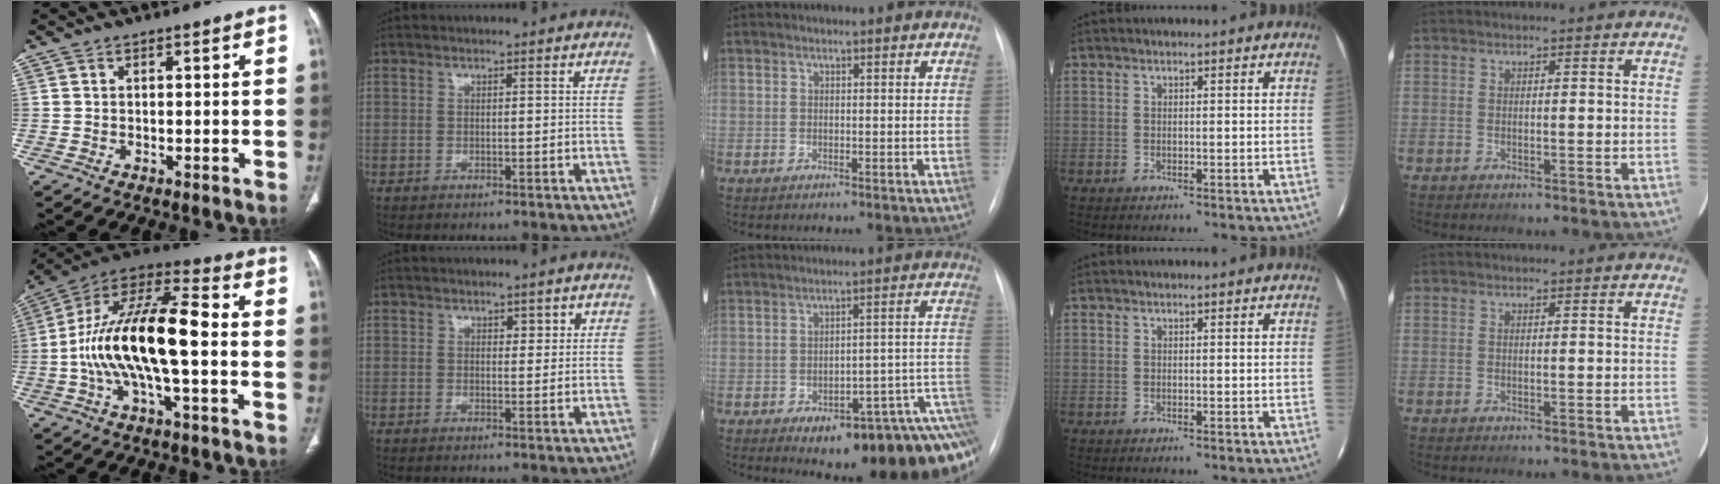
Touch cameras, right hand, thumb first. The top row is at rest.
{"thumb": {"total": 19.8, "force": [-2.2, 6.9, 18.4], "torque": [-0.347, 0.044, -0.046]}, "index": {"total": 1.9, "force": [0.9, 1.1, 1.2], "torque": [-0.010, 0.002, 0.011]}, "middle": {"total": 18.4, "force": [-10.3, 5.7, 14.1], "torque": [-0.083, 0.050, -0.125]}}